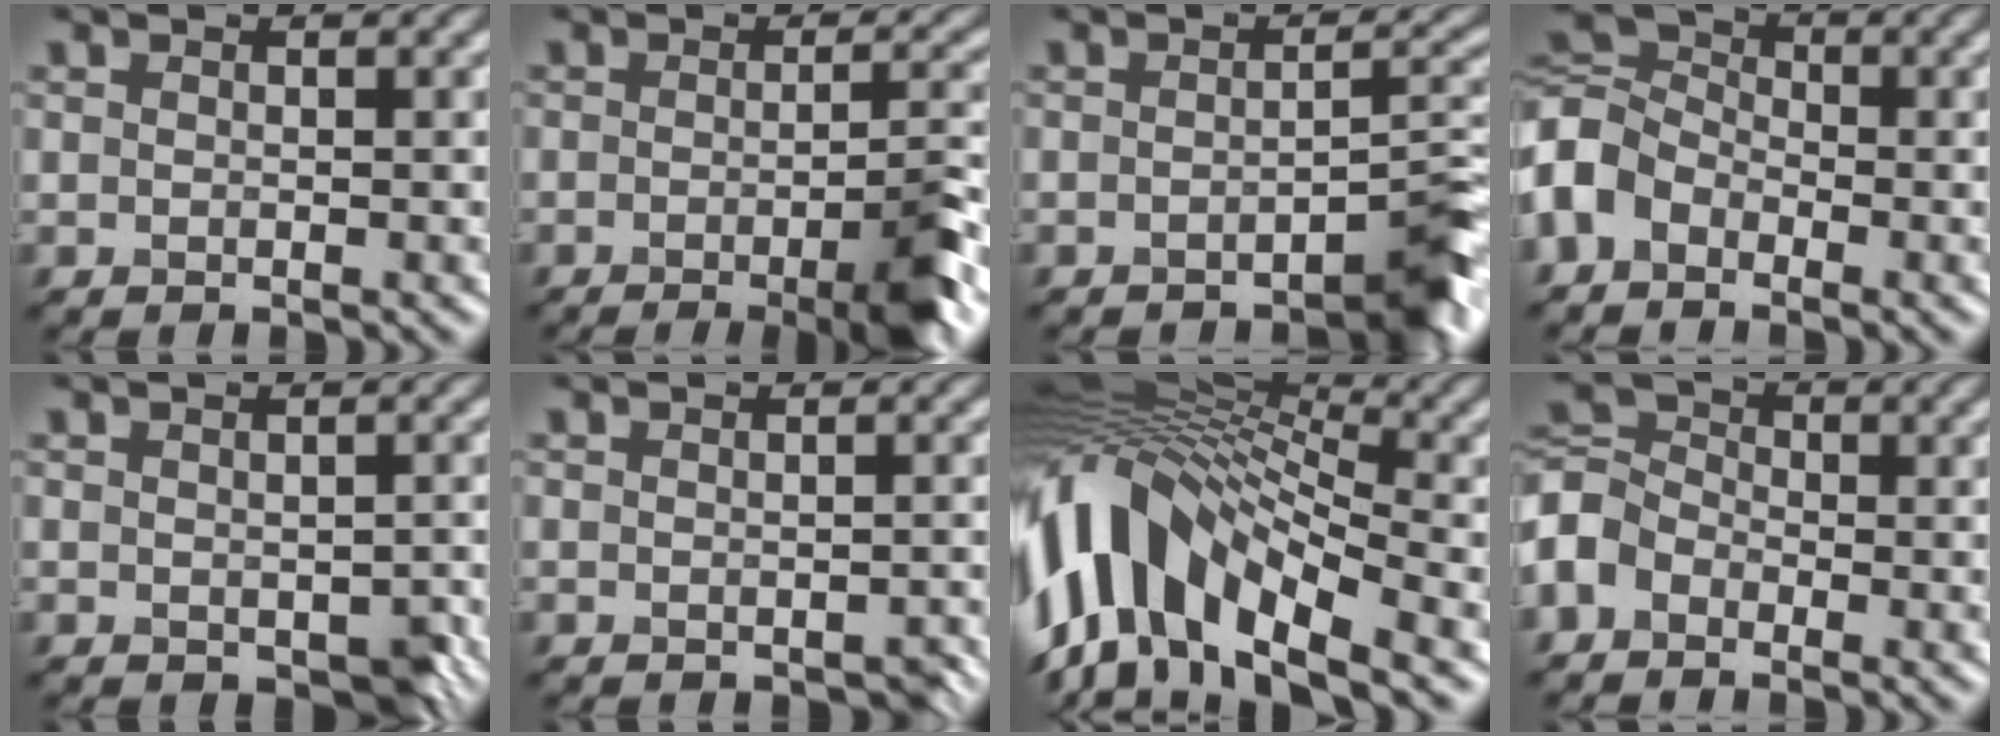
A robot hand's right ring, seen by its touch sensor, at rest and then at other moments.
{"total": 5.6, "force": [-2.2, 1.2, 5.0], "torque": [-0.063, -0.006, -0.036]}
{"total": 3.3, "force": [-2.4, 0.3, 2.2], "torque": [-0.024, 0.012, -0.039]}
{"total": 5.4, "force": [-2.0, 4.0, 3.1], "torque": [-0.072, 0.011, -0.061]}
{"total": 2.4, "force": [-0.7, 1.4, 1.8], "torque": [-0.025, -0.012, -0.001]}
{"total": 0.9, "force": [-0.5, 0.6, 0.6], "torque": [-0.011, -0.006, -0.004]}
{"total": 13.8, "force": [-2.5, 7.6, 11.3], "torque": [-0.219, 0.022, -0.050]}
{"total": 4.2, "force": [-1.9, 3.1, 2.0], "torque": [-0.048, 0.011, -0.057]}